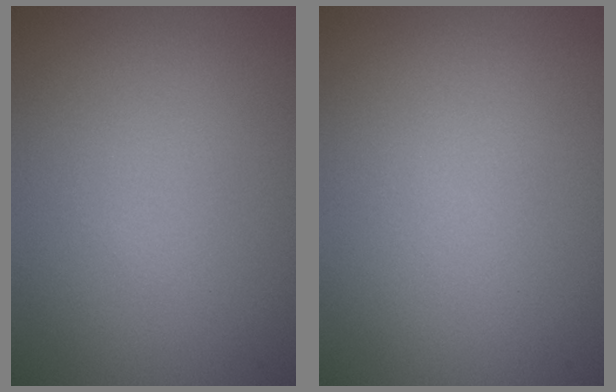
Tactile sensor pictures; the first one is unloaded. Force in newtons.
{"total": 0.0}